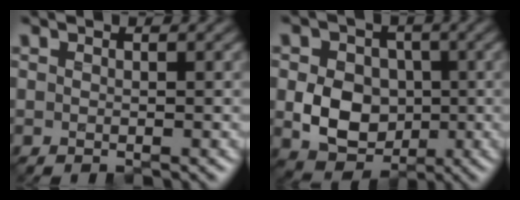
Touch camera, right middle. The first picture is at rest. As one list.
[{"total": 6.5, "force": [-0.6, 5.3, 3.7], "torque": [-0.065, -0.005, -0.018]}]